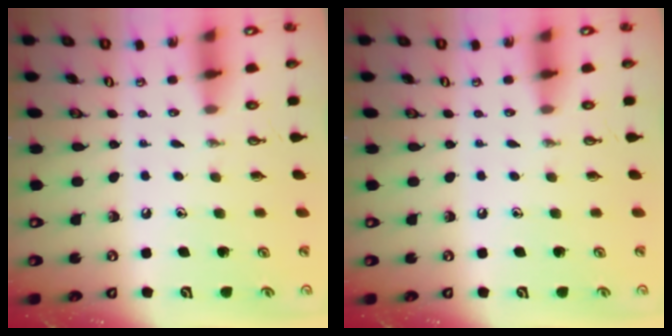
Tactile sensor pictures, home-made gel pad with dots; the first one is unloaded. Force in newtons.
{"total": 0.0}